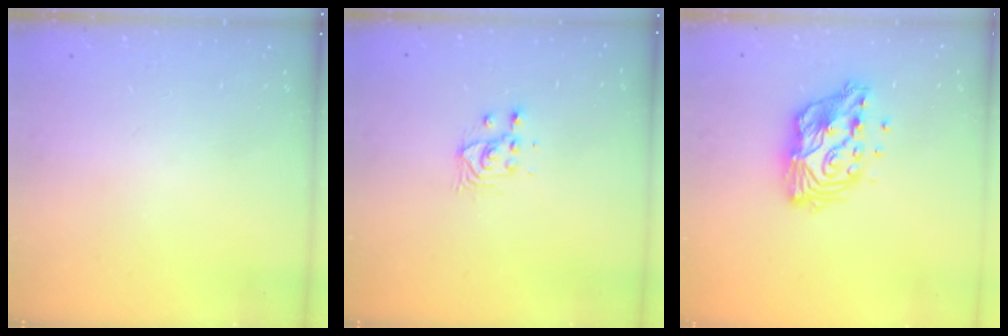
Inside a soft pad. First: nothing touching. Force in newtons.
{"total": 3.8, "press": 3.8, "slide": 0.2}
{"total": 13.0, "press": 13.0, "slide": 1.1}